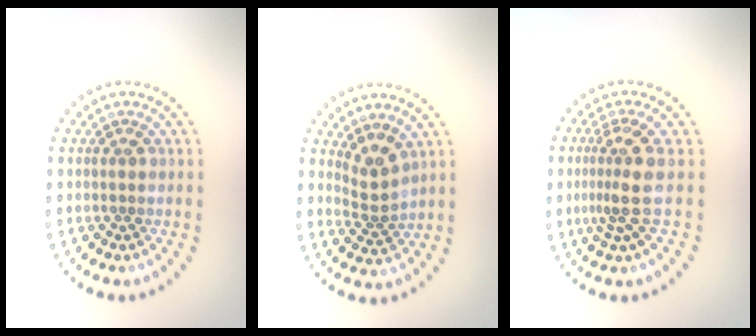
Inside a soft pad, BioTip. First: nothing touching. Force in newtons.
{"total": 2.4, "press": 1.7, "slide": 1.7}
{"total": 3.2, "press": 2.2, "slide": 2.3}